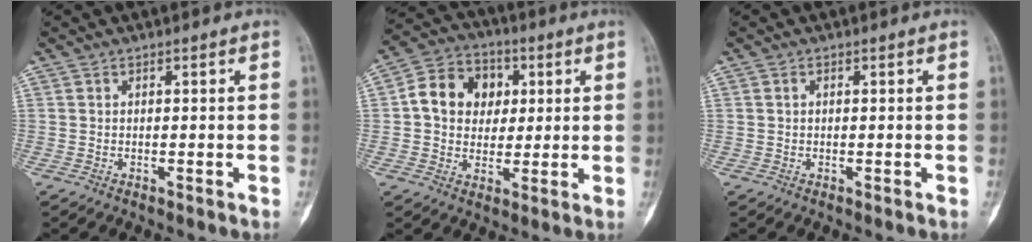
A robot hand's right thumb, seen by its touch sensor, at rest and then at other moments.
{"total": 11.9, "force": [2.0, 9.8, 6.5], "torque": [-0.075, 0.012, 0.025]}
{"total": 0.6, "force": [0.1, 0.4, 0.4], "torque": [-0.008, 0.001, 0.001]}